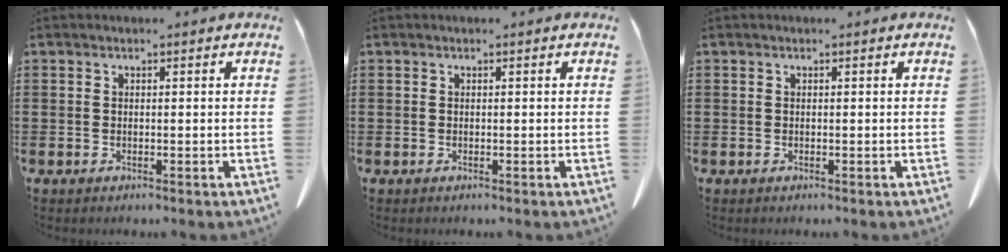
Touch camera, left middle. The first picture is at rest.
{"total": 0.0}
{"total": 0.0}